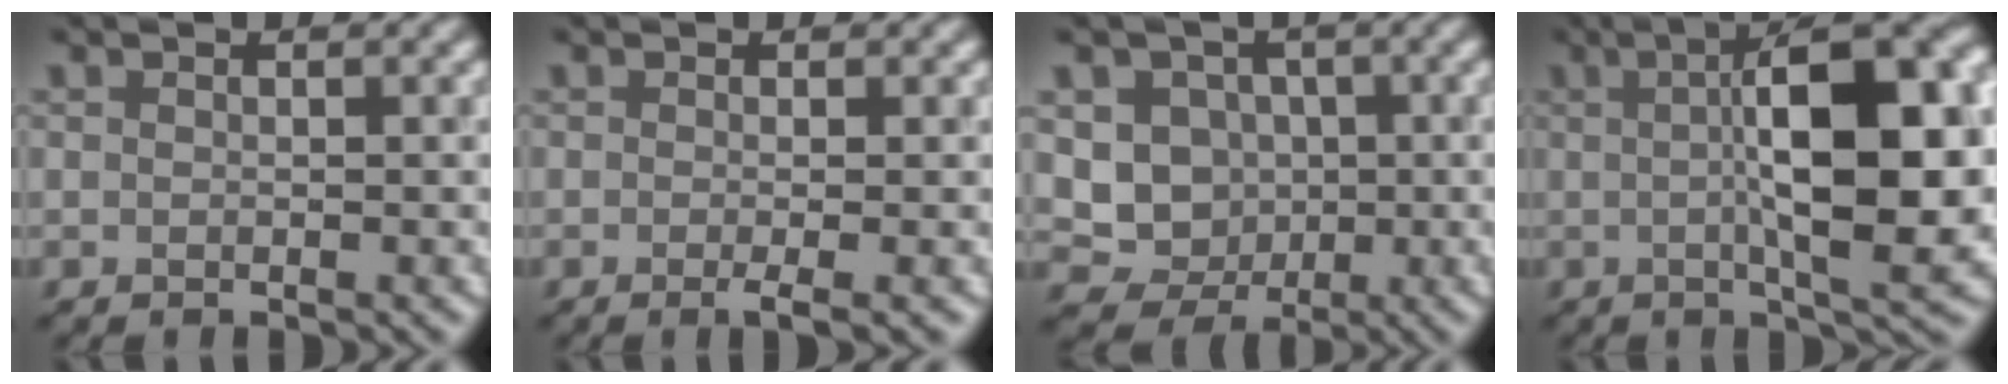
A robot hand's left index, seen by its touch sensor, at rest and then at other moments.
{"total": 2.0, "force": [-0.5, 0.5, 1.9], "torque": [-0.024, -0.008, -0.010]}
{"total": 5.5, "force": [0.5, 5.1, 2.1], "torque": [-0.017, 0.009, -0.007]}
{"total": 14.5, "force": [1.1, 4.7, 13.6], "torque": [-0.163, 0.017, 0.011]}